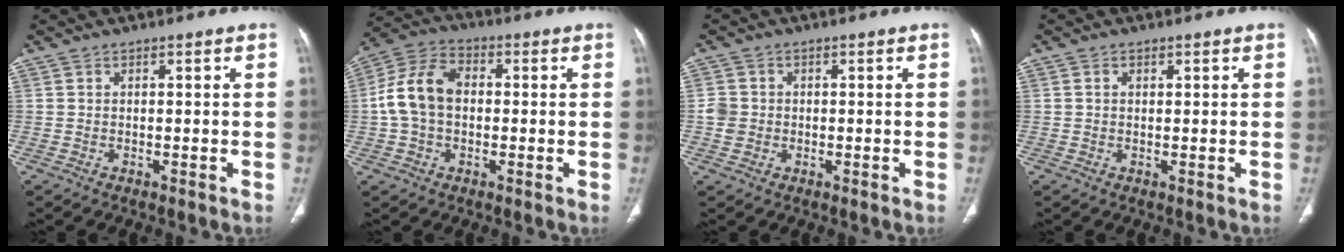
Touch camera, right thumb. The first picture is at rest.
{"total": 10.7, "force": [0.1, 7.4, 7.7], "torque": [-0.146, 0.030, -0.008]}
{"total": 3.2, "force": [-0.2, 3.0, 1.1], "torque": [-0.010, 0.007, -0.006]}
{"total": 0.9, "force": [0.3, 0.7, 0.6], "torque": [-0.009, 0.000, 0.005]}